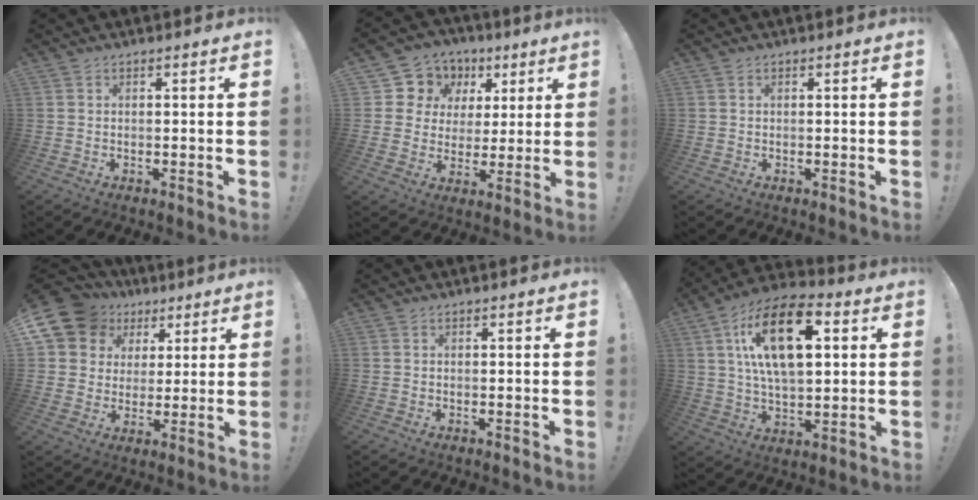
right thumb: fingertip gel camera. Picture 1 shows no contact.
{"total": 9.5, "force": [3.3, 8.7, 2.2], "torque": [-0.034, -0.024, 0.072]}
{"total": 0.0}
{"total": 12.4, "force": [6.3, 9.9, 4.1], "torque": [-0.067, -0.037, 0.129]}
{"total": 0.0}
{"total": 20.0, "force": [5.9, 10.0, 16.3], "torque": [-0.284, -0.006, 0.090]}